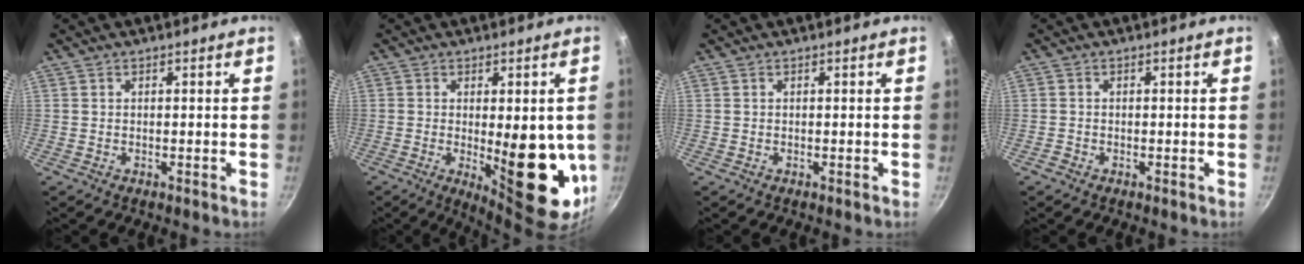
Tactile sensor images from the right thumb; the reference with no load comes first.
{"total": 16.9, "force": [-1.8, 6.4, 15.5], "torque": [-0.180, -0.029, -0.009]}
{"total": 0.0}
{"total": 0.8, "force": [-0.7, 0.5, 0.1], "torque": [-0.003, 0.003, -0.014]}